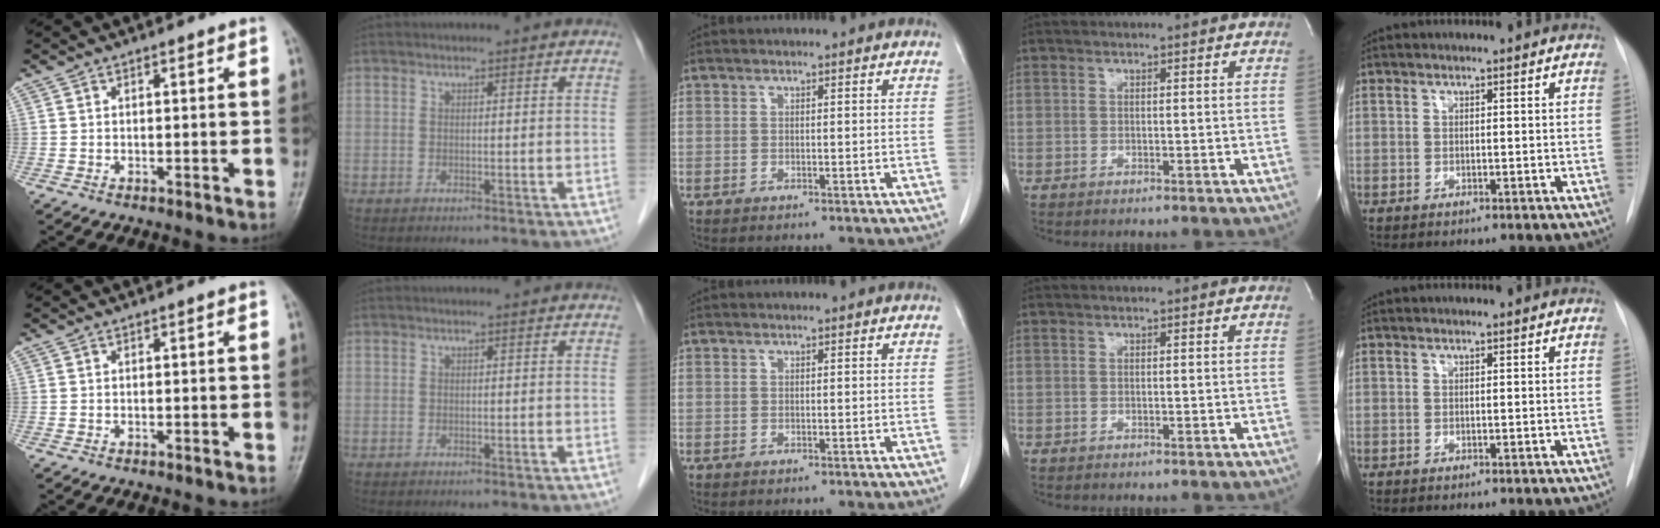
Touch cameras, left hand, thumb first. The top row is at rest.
{}